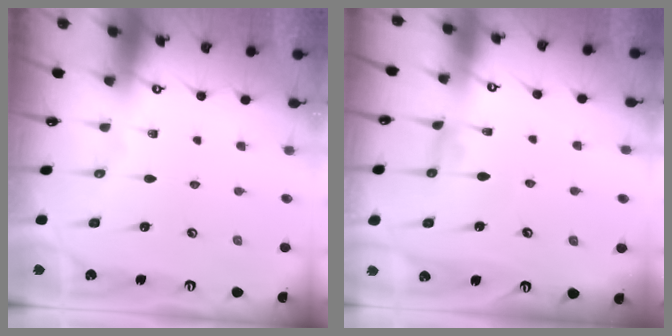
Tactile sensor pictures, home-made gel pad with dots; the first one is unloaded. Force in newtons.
{"total": 1.0, "press": 0.9, "slide": 0.4}